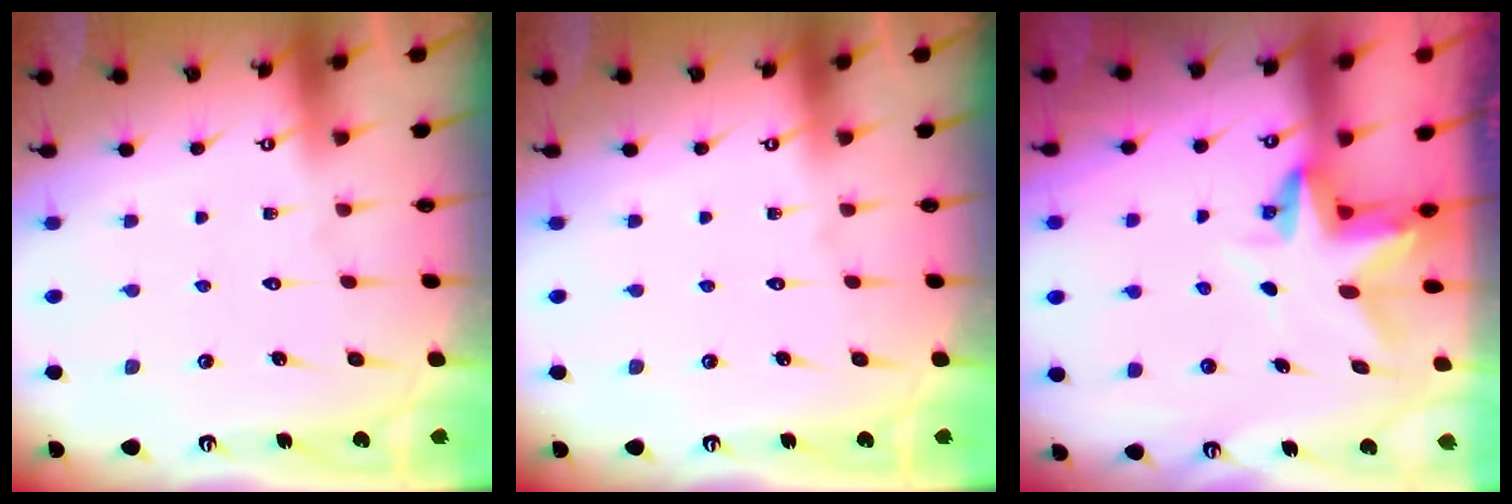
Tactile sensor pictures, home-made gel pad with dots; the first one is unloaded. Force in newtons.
{"total": 0.0}
{"total": 4.6, "press": 4.6, "slide": 0.2}